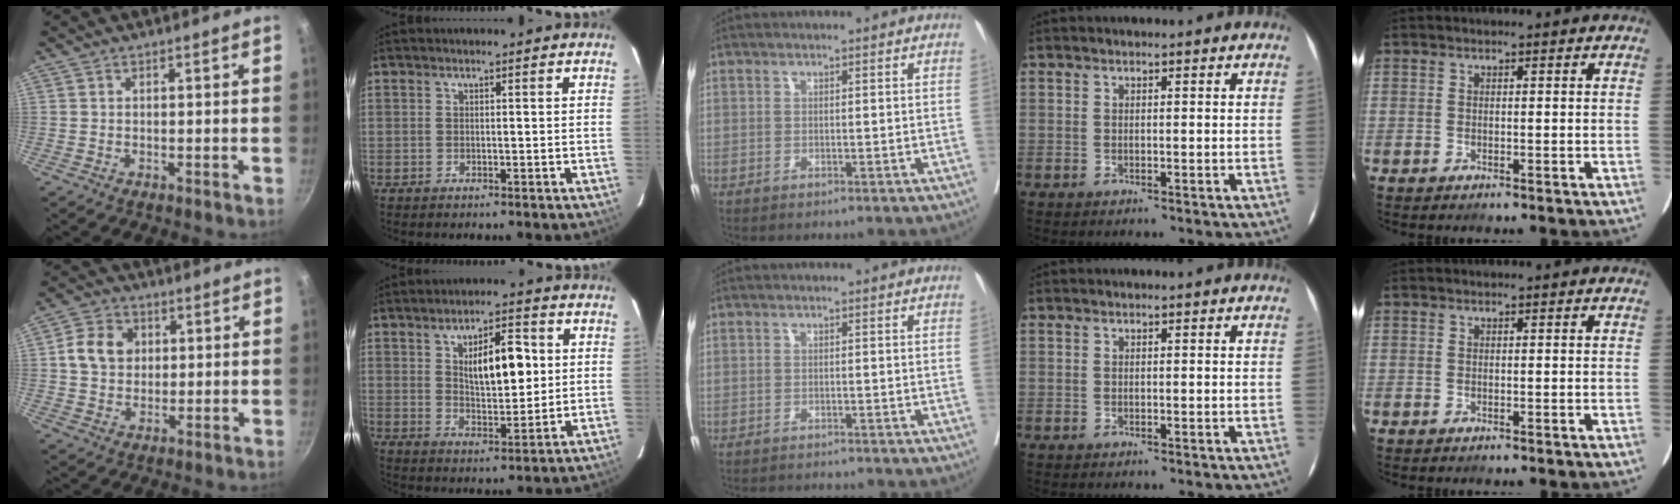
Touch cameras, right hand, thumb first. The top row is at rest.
{"thumb": {"total": 8.5, "force": [1.4, 7.0, 4.6], "torque": [-0.065, 0.005, 0.021]}, "index": {"total": 9.2, "force": [2.1, 3.3, 8.3], "torque": [-0.131, 0.007, 0.041]}, "middle": {"total": 3.6, "force": [-3.6, 0.2, 0.5], "torque": [0.000, -0.009, -0.051]}}